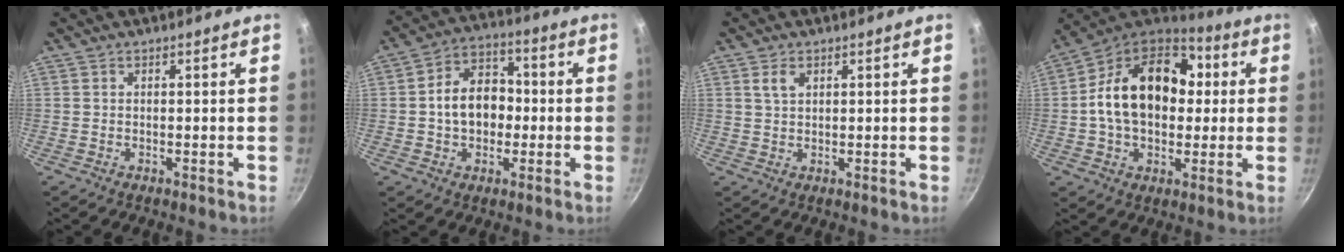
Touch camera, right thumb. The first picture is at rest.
{"total": 11.1, "force": [-0.5, 8.3, 7.4], "torque": [-0.091, 0.029, -0.017]}
{"total": 2.6, "force": [1.2, 1.5, 1.7], "torque": [-0.031, -0.002, 0.028]}
{"total": 21.2, "force": [1.6, 14.4, 15.5], "torque": [-0.232, 0.027, 0.021]}